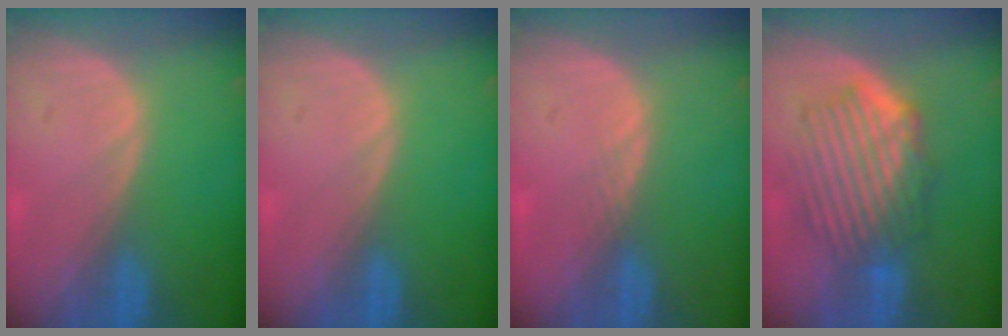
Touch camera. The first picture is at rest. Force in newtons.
{"total": 0.0}
{"total": 1.0, "press": 0.8, "slide": 0.5}
{"total": 8.7, "press": 7.9, "slide": 3.6}